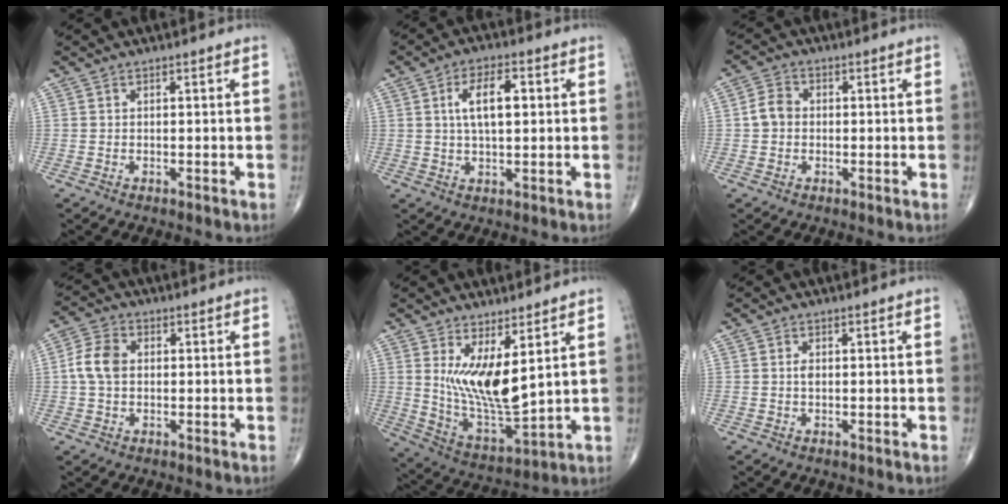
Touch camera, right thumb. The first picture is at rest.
{"total": 7.8, "force": [1.5, 3.5, 6.8], "torque": [-0.114, 0.007, 0.024]}
{"total": 3.9, "force": [-0.2, 3.2, 2.2], "torque": [-0.036, 0.011, -0.010]}
{"total": 6.2, "force": [0.4, 4.4, 4.3], "torque": [-0.089, 0.013, 0.000]}
{"total": 12.5, "force": [4.1, 4.6, 10.9], "torque": [-0.187, -0.045, 0.095]}
{"total": 1.1, "force": [0.0, 0.7, 0.9], "torque": [-0.015, 0.001, -0.001]}